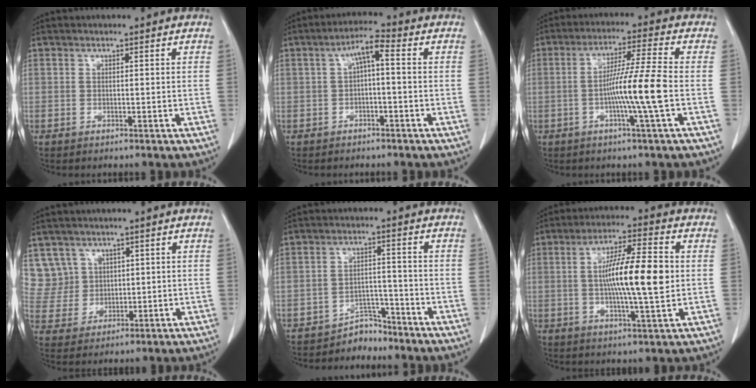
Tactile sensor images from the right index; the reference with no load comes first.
{"total": 4.4, "force": [0.2, 1.0, 4.3], "torque": [-0.076, 0.021, 0.002]}
{"total": 9.1, "force": [-2.0, -1.6, 8.7], "torque": [-0.160, -0.003, -0.038]}
{"total": 6.9, "force": [3.5, 5.9, -0.4], "torque": [0.005, 0.015, 0.086]}
{"total": 4.1, "force": [-3.7, 1.7, -0.4], "torque": [0.010, 0.013, -0.058]}
{"total": 12.3, "force": [0.4, 1.3, 12.2], "torque": [-0.215, 0.003, 0.004]}